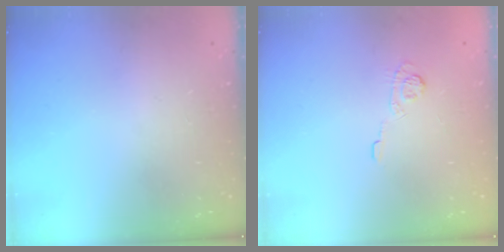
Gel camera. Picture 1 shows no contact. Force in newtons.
{"total": 4.5, "press": 4.2, "slide": 1.6}